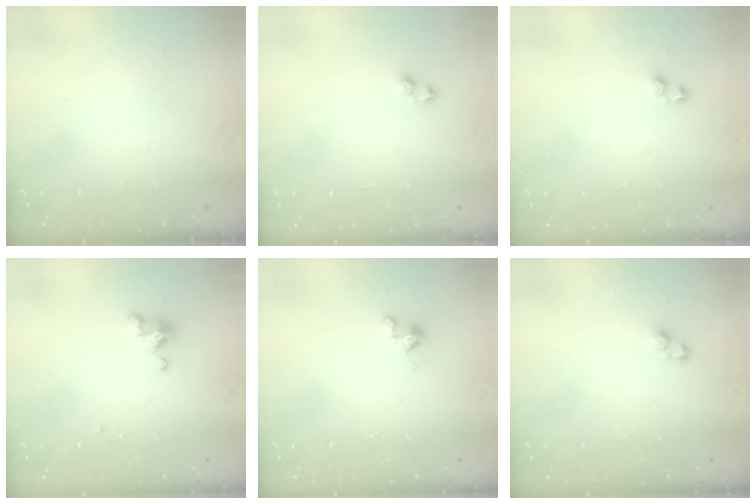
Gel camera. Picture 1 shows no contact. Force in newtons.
{"total": 2.9, "press": 2.7, "slide": 1.1}
{"total": 2.9, "press": 2.7, "slide": 1.1}
{"total": 2.7, "press": 2.7, "slide": 0.3}
{"total": 1.8, "press": 1.7, "slide": 0.4}
{"total": 3.9, "press": 3.8, "slide": 0.7}